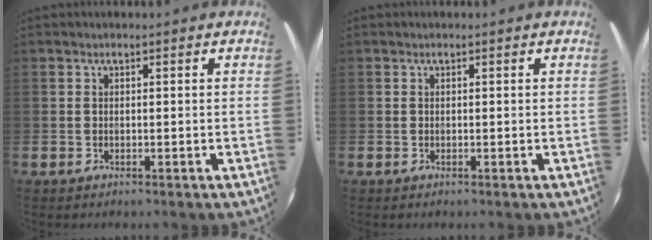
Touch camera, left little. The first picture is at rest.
{"total": 0.0}